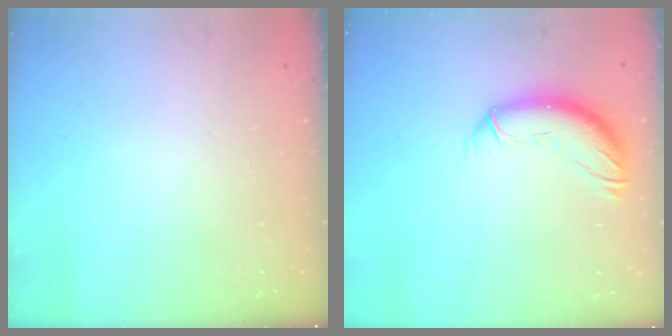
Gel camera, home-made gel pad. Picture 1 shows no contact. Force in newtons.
{"total": 11.6, "press": 11.5, "slide": 1.3}